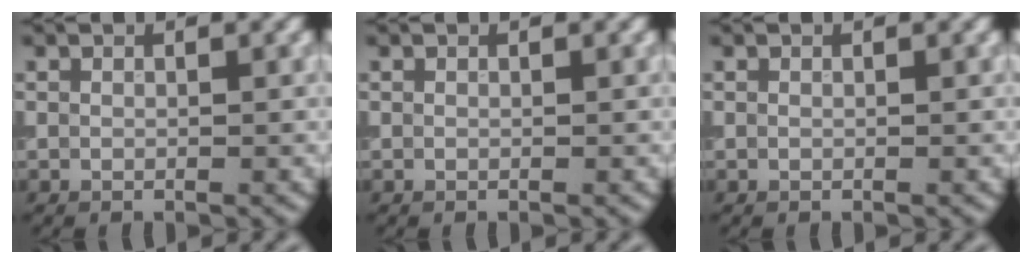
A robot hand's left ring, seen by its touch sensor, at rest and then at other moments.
{"total": 0.0}
{"total": 0.0}